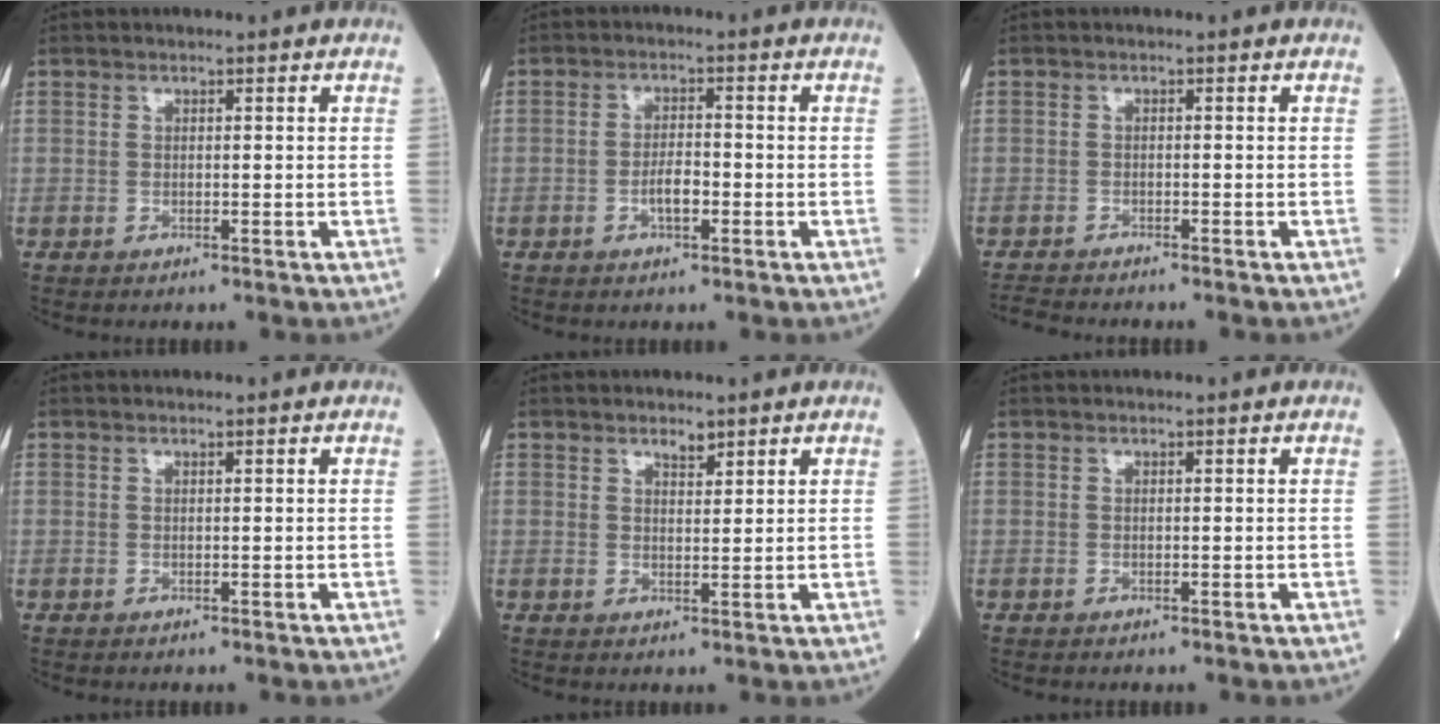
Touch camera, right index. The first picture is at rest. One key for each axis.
{"total": 3.1, "fx": -1.1, "fy": 1.1, "fz": 2.7, "tx": -0.052, "ty": 0.004, "tz": -0.018}
{"total": 3.0, "fx": -2.9, "fy": -0.4, "fz": 0.5, "tx": -0.011, "ty": -0.014, "tz": -0.051}
{"total": 0.0}
{"total": 1.9, "fx": 1.5, "fy": 0.6, "fz": 0.9, "tx": -0.015, "ty": -0.002, "tz": 0.025}
{"total": 0.0}